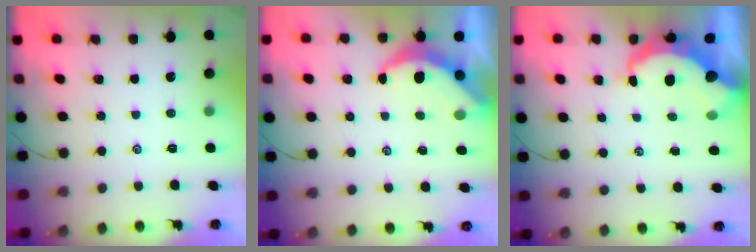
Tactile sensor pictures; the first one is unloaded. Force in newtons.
{"total": 6.5, "press": 6.5, "slide": 0.5}
{"total": 8.9, "press": 8.8, "slide": 0.9}